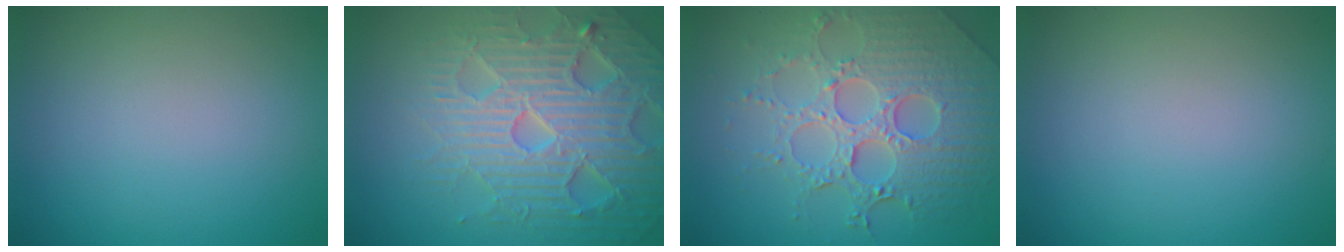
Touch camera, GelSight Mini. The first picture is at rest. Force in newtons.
{"total": 7.4, "press": 7.3, "slide": 1.5}
{"total": 8.0, "press": 5.9, "slide": 5.5}
{"total": 0.0}